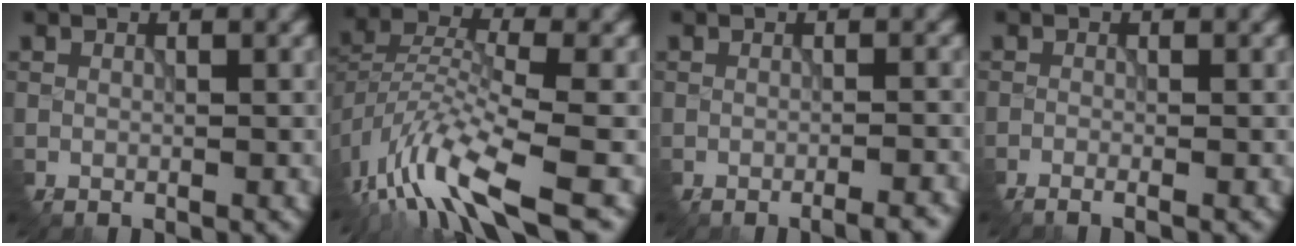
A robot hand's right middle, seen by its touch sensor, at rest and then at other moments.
{"total": 9.2, "force": [-6.1, 3.0, 6.2], "torque": [-0.115, 0.000, -0.120]}
{"total": 3.4, "force": [-2.3, 1.1, 2.2], "torque": [0.000, 0.006, -0.015]}
{"total": 1.8, "force": [-1.2, 0.5, 1.2], "torque": [-0.023, -0.003, -0.020]}